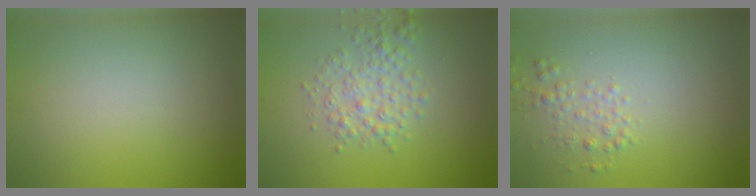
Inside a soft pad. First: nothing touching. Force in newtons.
{"total": 3.1, "press": 3.1, "slide": 0.0}
{"total": 1.6, "press": 1.6, "slide": 0.1}